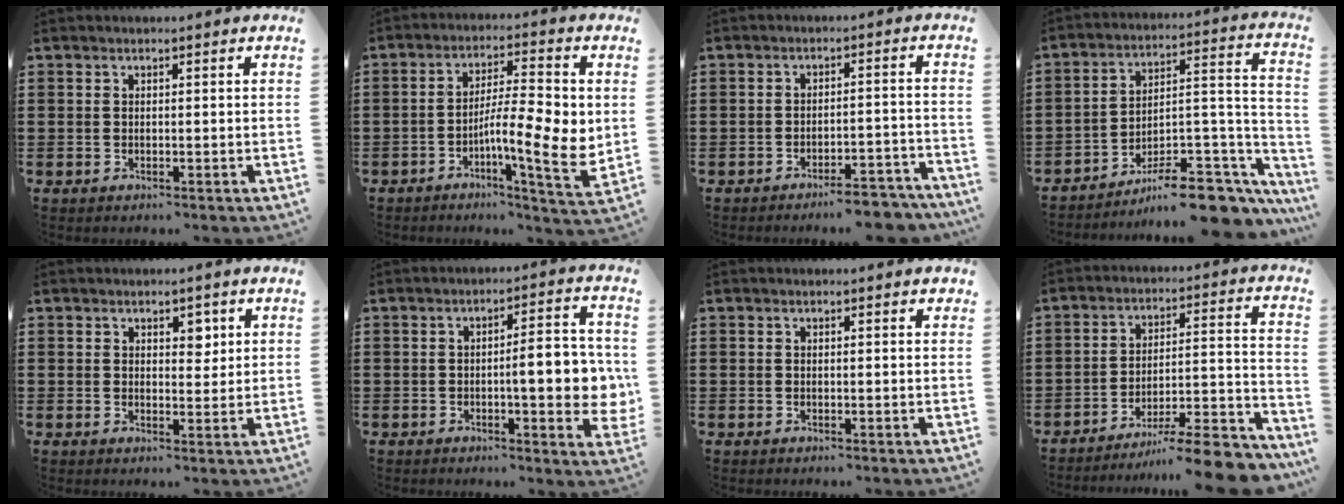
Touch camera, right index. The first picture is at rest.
{"total": 10.1, "force": [-0.7, 2.4, 9.8], "torque": [-0.165, -0.013, -0.017]}
{"total": 4.8, "force": [-4.6, 0.2, 1.3], "torque": [-0.019, -0.001, -0.090]}
{"total": 10.9, "force": [-8.5, 3.4, 6.0], "torque": [-0.078, 0.038, -0.150]}
{"total": 2.8, "force": [1.7, 1.8, 1.5], "torque": [-0.019, 0.002, 0.026]}
{"total": 8.2, "force": [-0.7, 2.3, 7.9], "torque": [-0.102, -0.005, -0.018]}
{"total": 0.0}
{"total": 8.4, "force": [-7.5, 0.3, 3.8], "torque": [-0.048, 0.008, -0.147]}